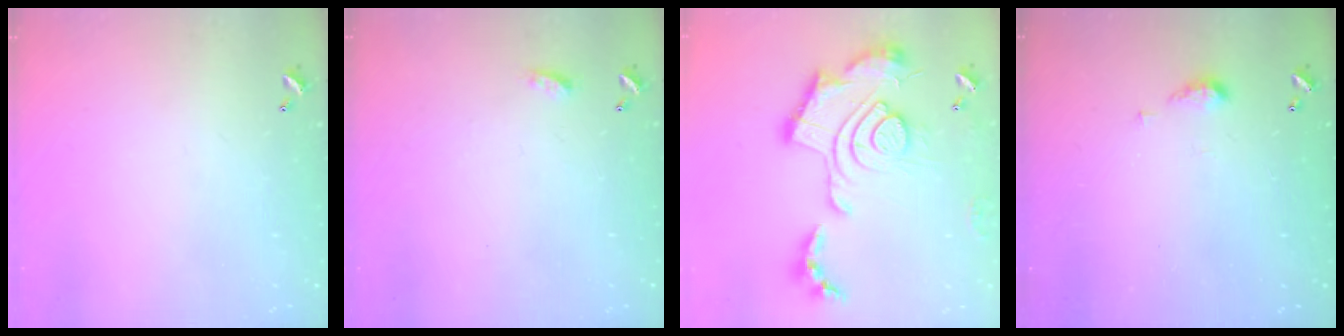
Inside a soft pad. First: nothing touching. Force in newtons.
{"total": 3.1, "press": 3.0, "slide": 0.4}
{"total": 2.5, "press": 1.9, "slide": 1.7}
{"total": 3.1, "press": 3.1, "slide": 0.6}